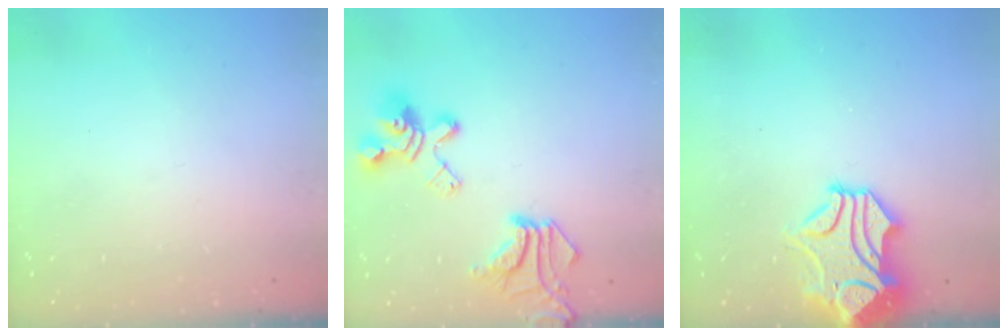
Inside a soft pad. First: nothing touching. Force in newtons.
{"total": 14.4, "press": 14.1, "slide": 2.8}
{"total": 2.4, "press": 2.1, "slide": 1.3}